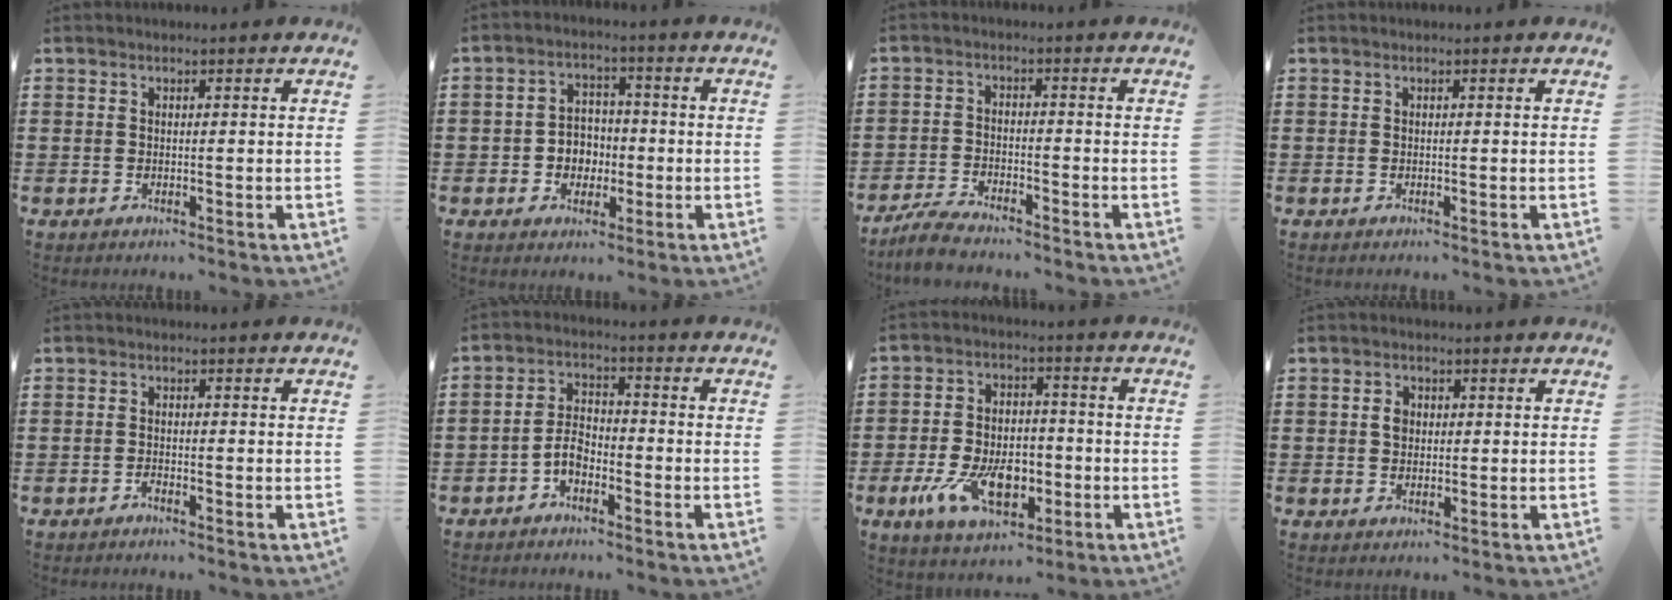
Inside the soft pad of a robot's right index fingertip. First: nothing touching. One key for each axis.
{"total": 4.1, "fx": -1.2, "fy": 3.6, "fz": 1.4, "tx": -0.030, "ty": 0.004, "tz": -0.029}
{"total": 3.9, "fx": -3.8, "fy": 0.3, "fz": 1.0, "tx": -0.032, "ty": 0.001, "tz": -0.082}
{"total": 0.0}
{"total": 0.9, "fx": -0.8, "fy": 0.0, "fz": 0.4, "tx": -0.010, "ty": -0.003, "tz": -0.016}
{"total": 4.1, "fx": -2.2, "fy": 2.3, "fz": 2.6, "tx": -0.064, "ty": 0.003, "tz": -0.047}
{"total": 10.6, "fx": -3.6, "fy": 6.3, "fz": 7.8, "tx": -0.151, "ty": 0.003, "tz": -0.059}
{"total": 2.1, "fx": 0.2, "fy": 1.7, "fz": 1.3, "tx": -0.029, "ty": 0.009, "tz": 0.004}